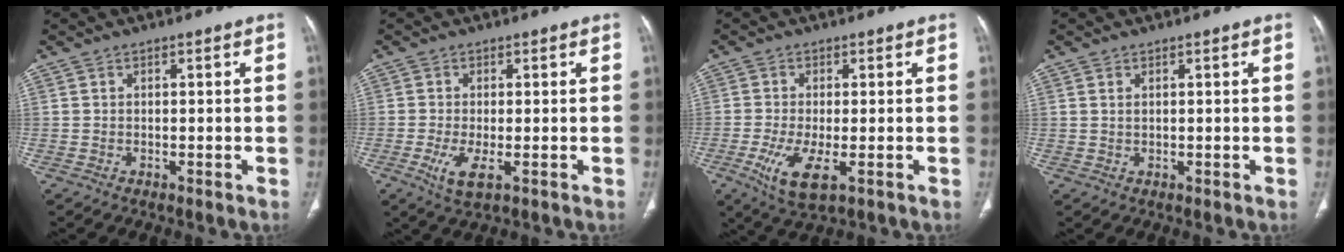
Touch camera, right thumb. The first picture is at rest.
{"total": 4.8, "force": [-1.6, 1.5, 4.3], "torque": [-0.092, -0.013, -0.026]}
{"total": 7.6, "force": [-2.5, 2.5, 6.8], "torque": [-0.143, -0.018, -0.041]}
{"total": 0.9, "force": [0.5, 0.4, 0.7], "torque": [-0.015, 0.002, 0.012]}